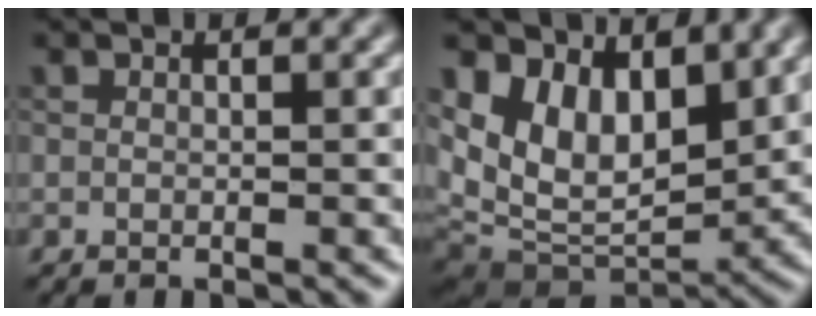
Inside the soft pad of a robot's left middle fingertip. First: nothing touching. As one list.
[{"total": 9.4, "force": [3.3, 6.2, 6.3], "torque": [-0.114, -0.017, 0.059]}]